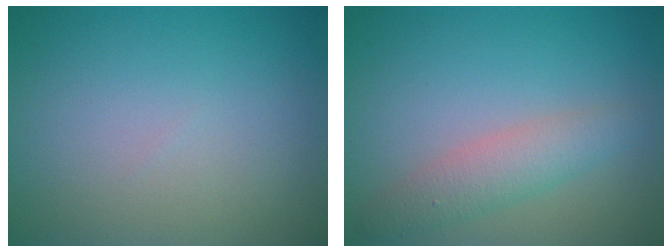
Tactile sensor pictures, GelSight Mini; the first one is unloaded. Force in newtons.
{"total": 2.9, "press": 2.9, "slide": 0.1}